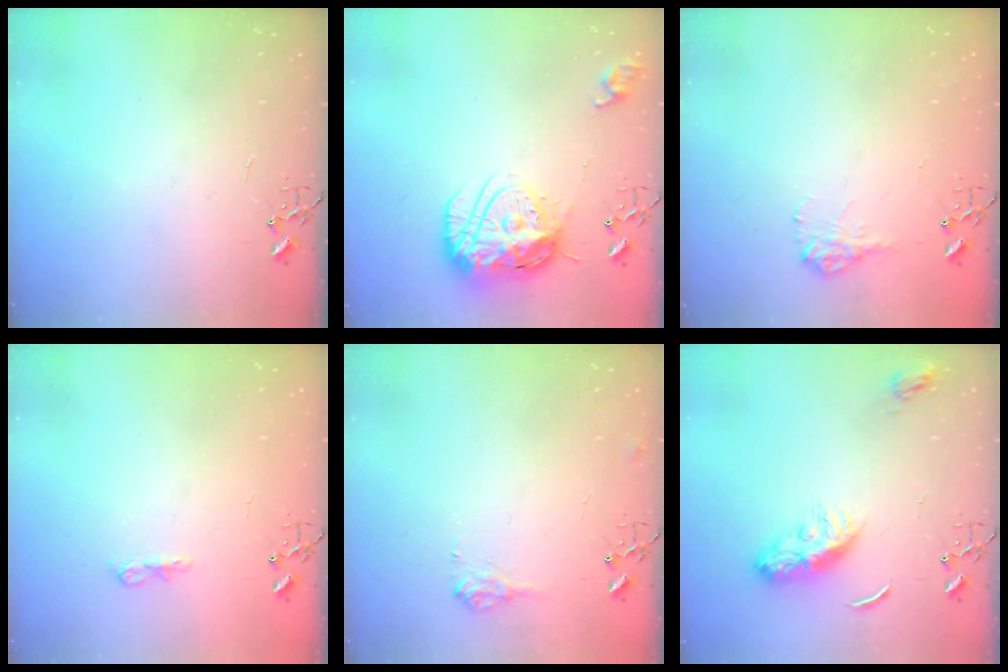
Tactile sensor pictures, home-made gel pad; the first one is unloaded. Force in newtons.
{"total": 17.6, "press": 17.5, "slide": 1.6}
{"total": 9.3, "press": 9.3, "slide": 0.3}
{"total": 7.9, "press": 7.9, "slide": 0.9}
{"total": 7.7, "press": 7.7, "slide": 0.1}
{"total": 10.6, "press": 10.5, "slide": 0.7}